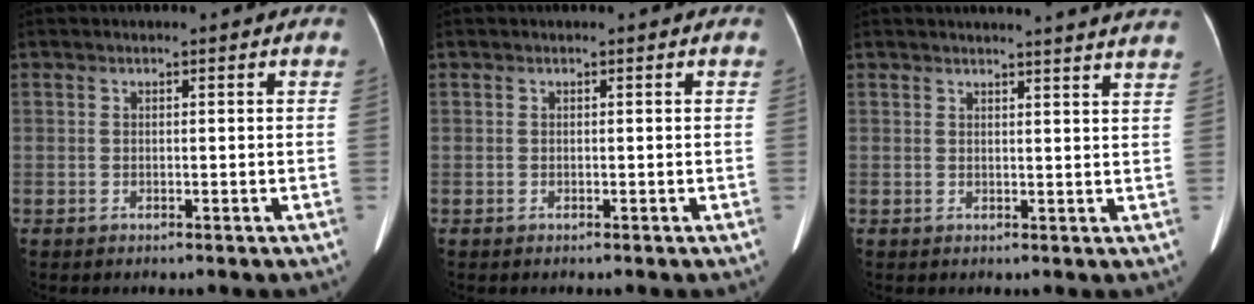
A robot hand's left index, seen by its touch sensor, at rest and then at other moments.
{"total": 0.0}
{"total": 10.8, "force": [10.3, -0.9, 3.3], "torque": [-0.039, -0.031, 0.098]}